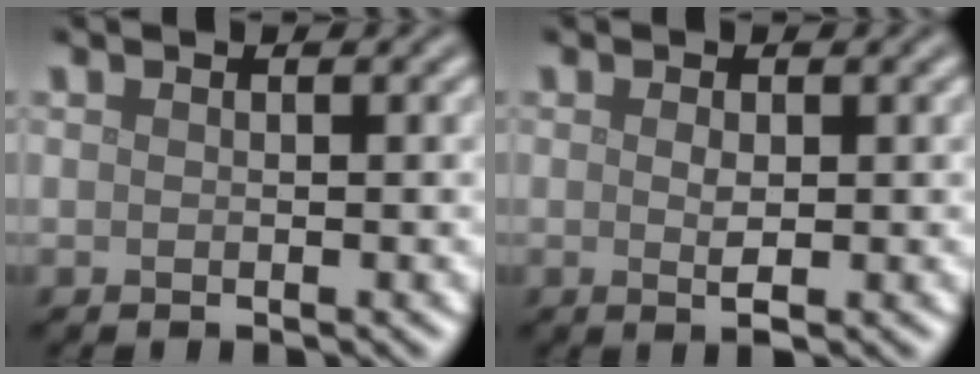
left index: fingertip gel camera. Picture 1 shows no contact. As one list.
[{"total": 1.4, "force": [0.0, 0.4, 1.3], "torque": [-0.026, -0.003, 0.001]}]